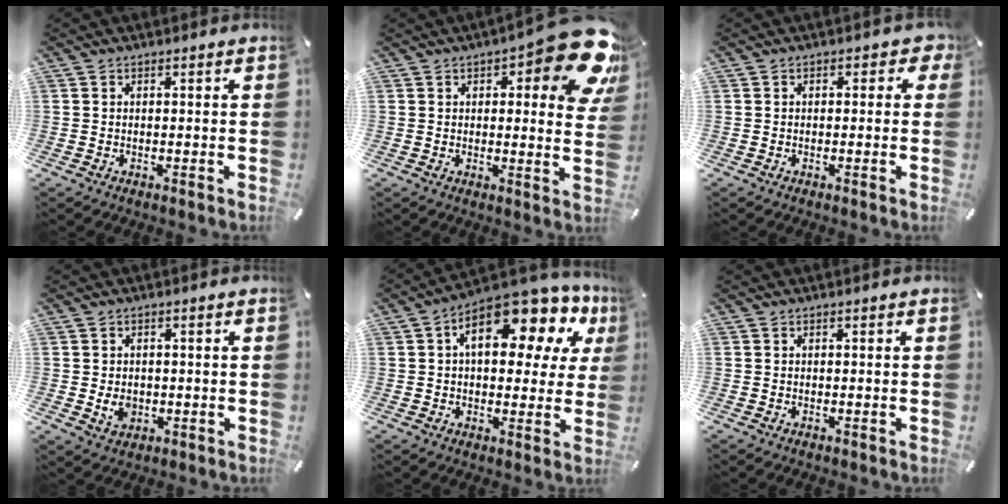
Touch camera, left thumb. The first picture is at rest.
{"total": 16.1, "force": [8.4, 5.6, 12.6], "torque": [-0.159, -0.062, 0.136]}
{"total": 2.2, "force": [-0.4, 1.5, 1.5], "torque": [-0.020, 0.005, -0.011]}
{"total": 3.7, "force": [-0.5, 3.0, 2.0], "torque": [-0.034, -0.001, -0.009]}
{"total": 17.3, "force": [8.0, 8.5, 12.8], "torque": [-0.182, -0.052, 0.130]}
{"total": 0.0}